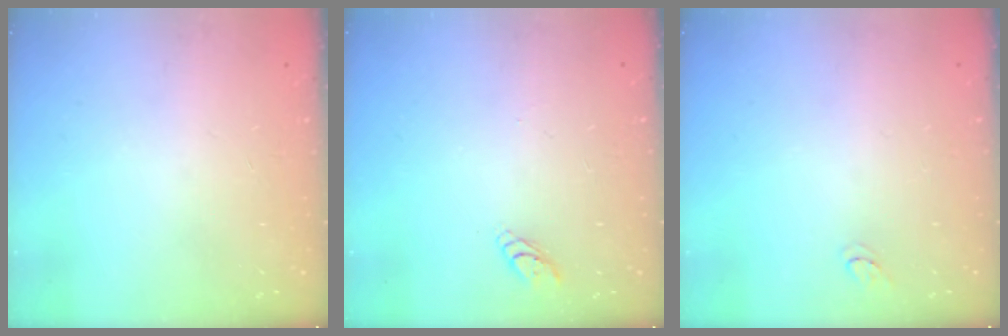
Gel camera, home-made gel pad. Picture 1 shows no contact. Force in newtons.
{"total": 3.3, "press": 3.3, "slide": 0.3}
{"total": 3.2, "press": 3.2, "slide": 0.3}